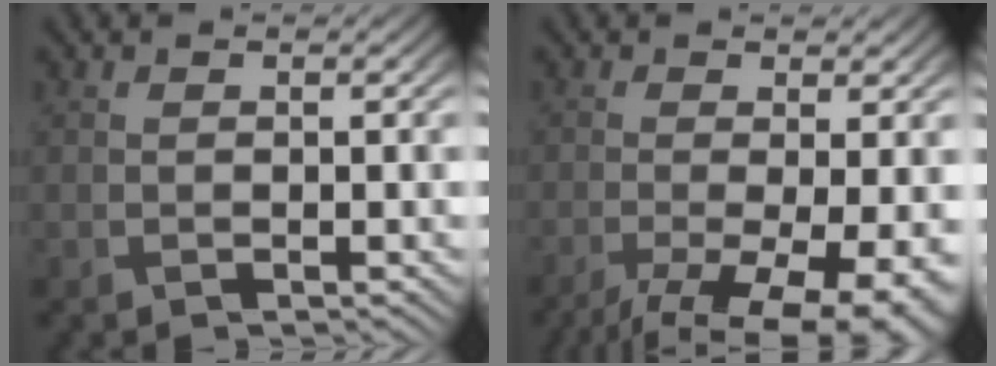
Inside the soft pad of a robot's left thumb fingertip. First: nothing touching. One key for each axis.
{"total": 10.6, "fx": -5.3, "fy": 3.4, "fz": 8.5, "tx": -0.162, "ty": -0.031, "tz": -0.069}